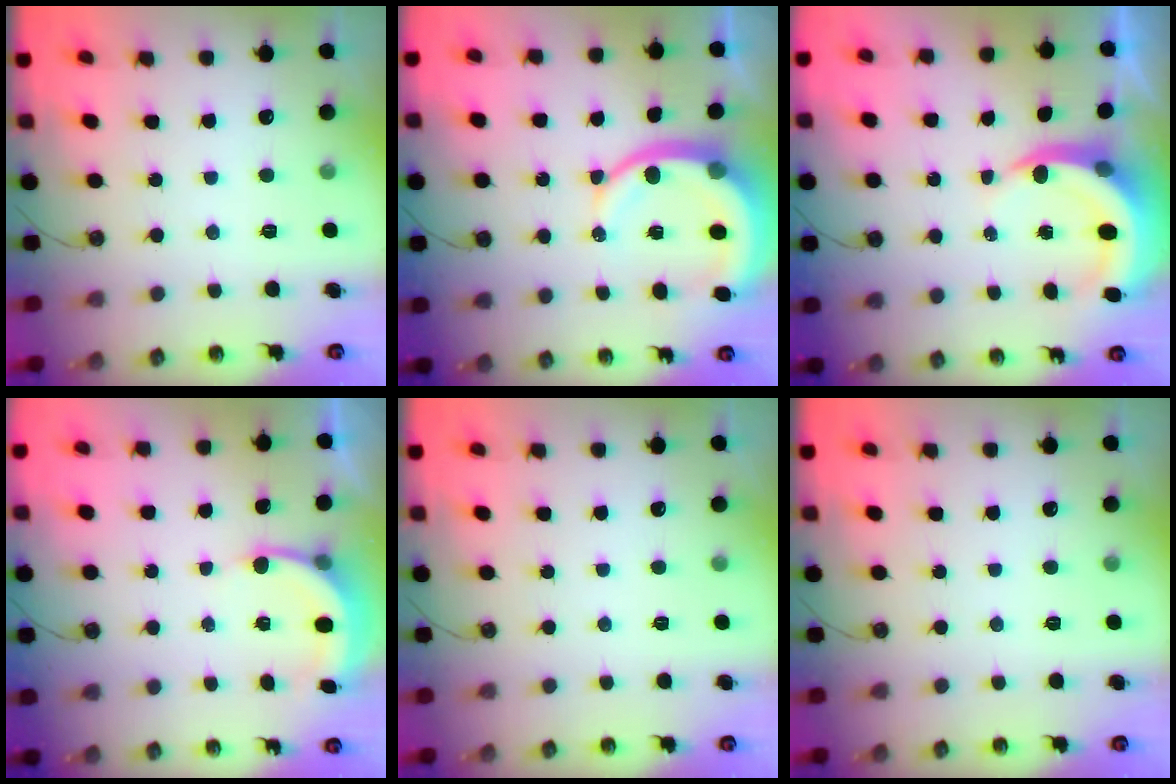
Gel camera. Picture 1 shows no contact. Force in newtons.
{"total": 11.2, "press": 11.1, "slide": 1.3}
{"total": 6.6, "press": 6.5, "slide": 0.8}
{"total": 5.5, "press": 5.4, "slide": 0.9}
{"total": 0.0}
{"total": 0.0}